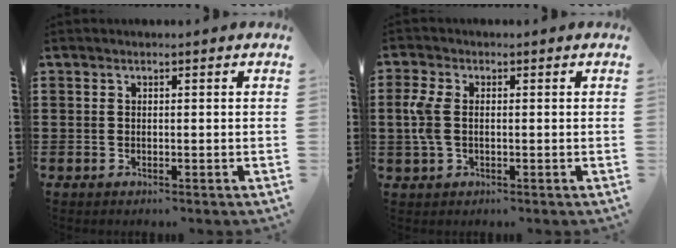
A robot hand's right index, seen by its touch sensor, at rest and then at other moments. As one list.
[{"total": 4.5, "force": [-0.1, 2.5, 3.8], "torque": [-0.104, -0.002, -0.011]}]